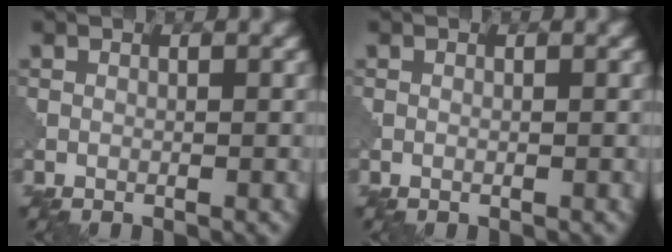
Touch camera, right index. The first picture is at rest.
{"total": 0.0}